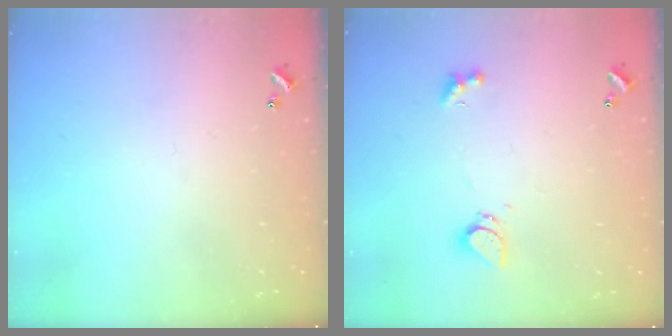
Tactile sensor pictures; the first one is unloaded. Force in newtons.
{"total": 1.8, "press": 1.7, "slide": 0.5}